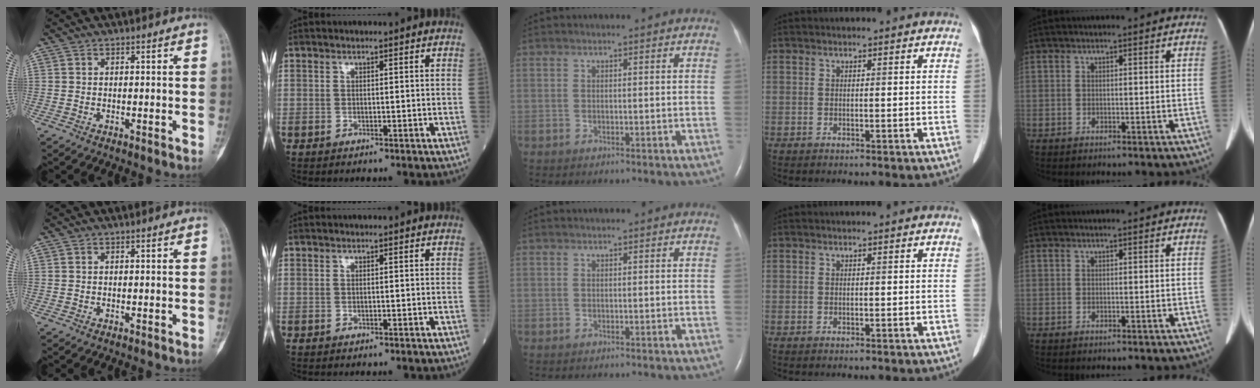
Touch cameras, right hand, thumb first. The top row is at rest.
{}